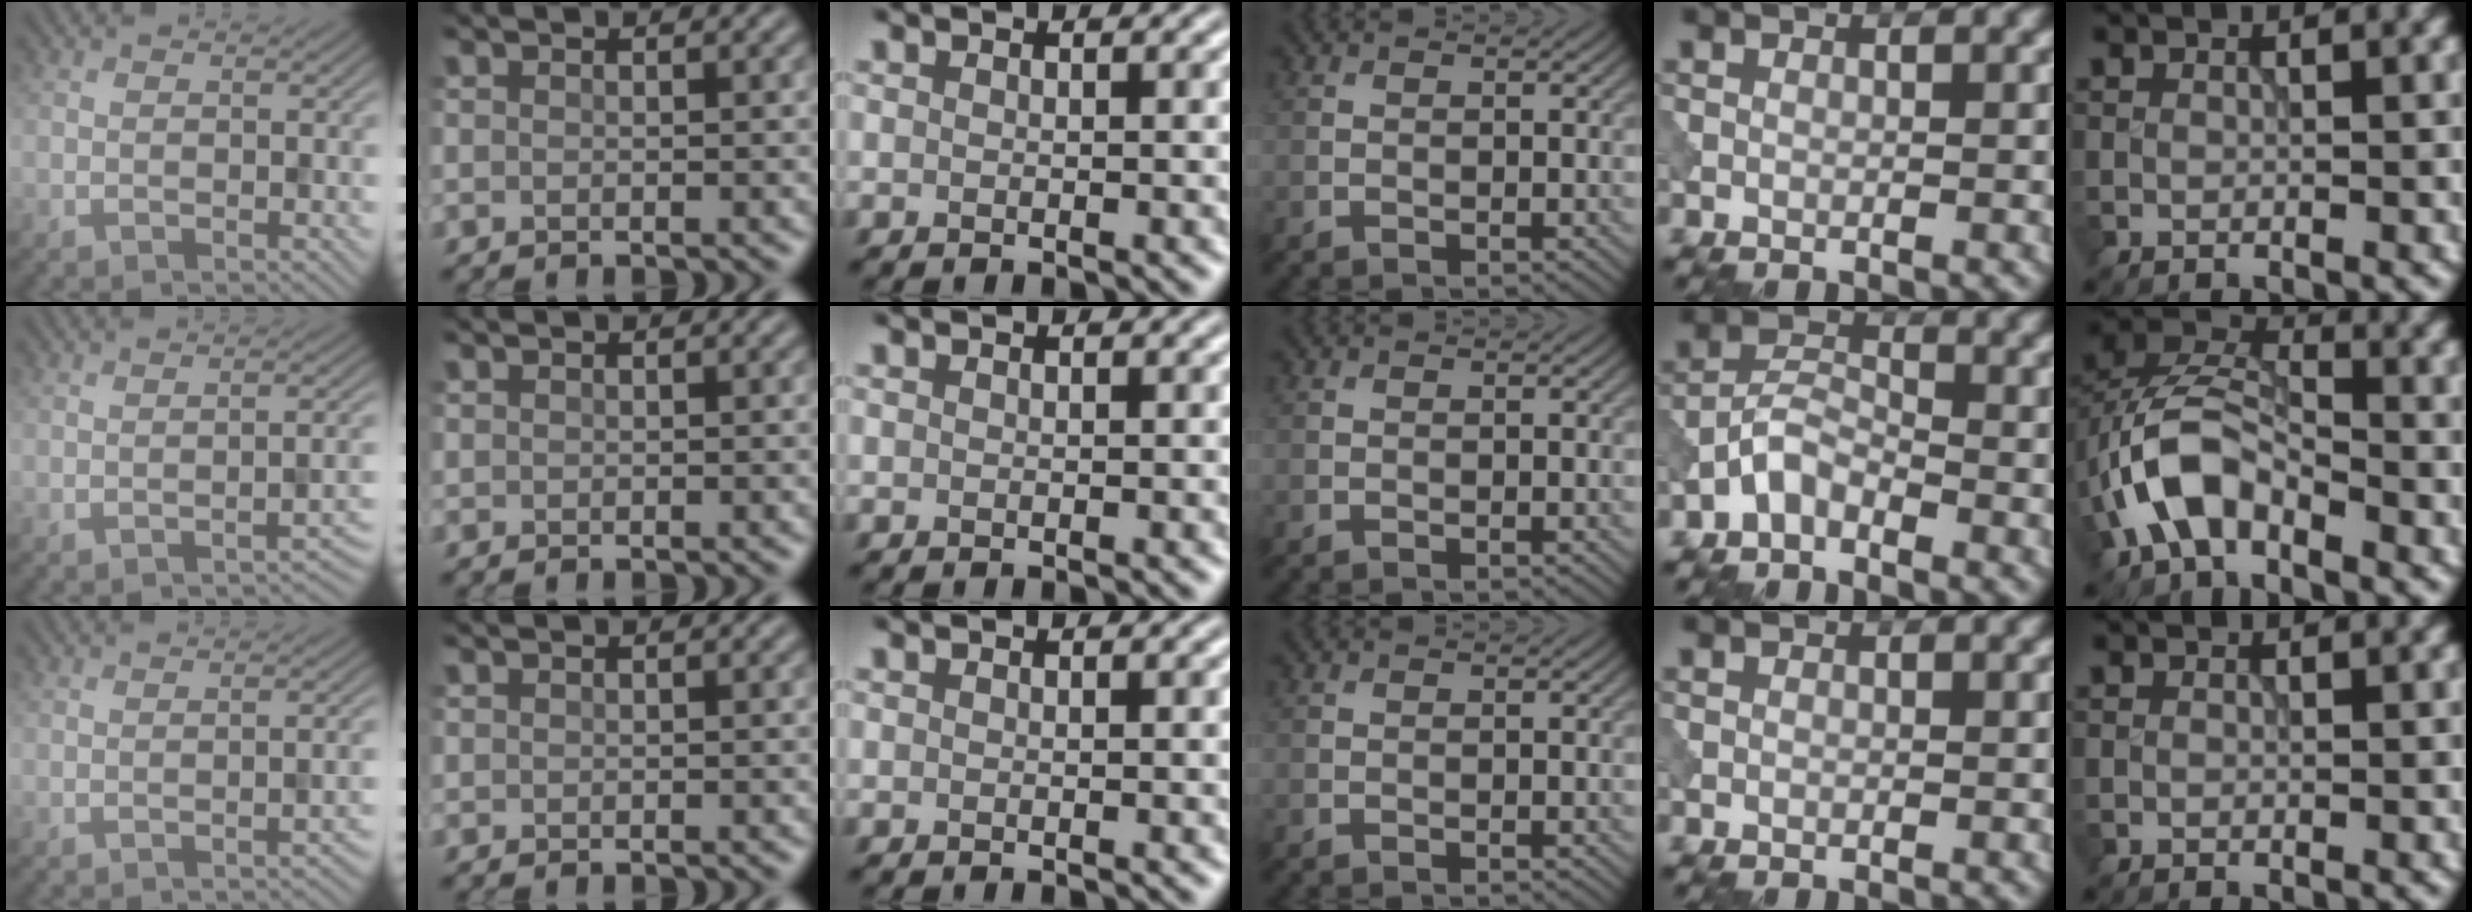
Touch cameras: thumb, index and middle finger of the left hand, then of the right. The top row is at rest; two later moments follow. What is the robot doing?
{"motion": "dispense", "object": "syringe"}